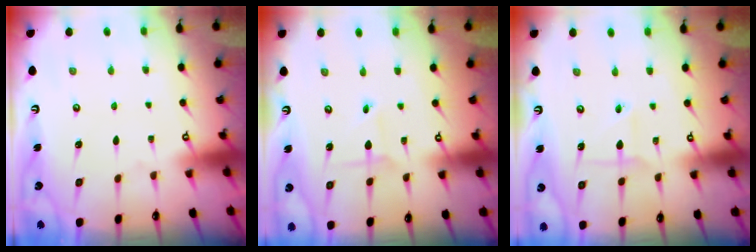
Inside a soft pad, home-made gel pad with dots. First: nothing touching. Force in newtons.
{"total": 0.9, "press": 0.9, "slide": 0.0}
{"total": 5.2, "press": 5.2, "slide": 0.6}